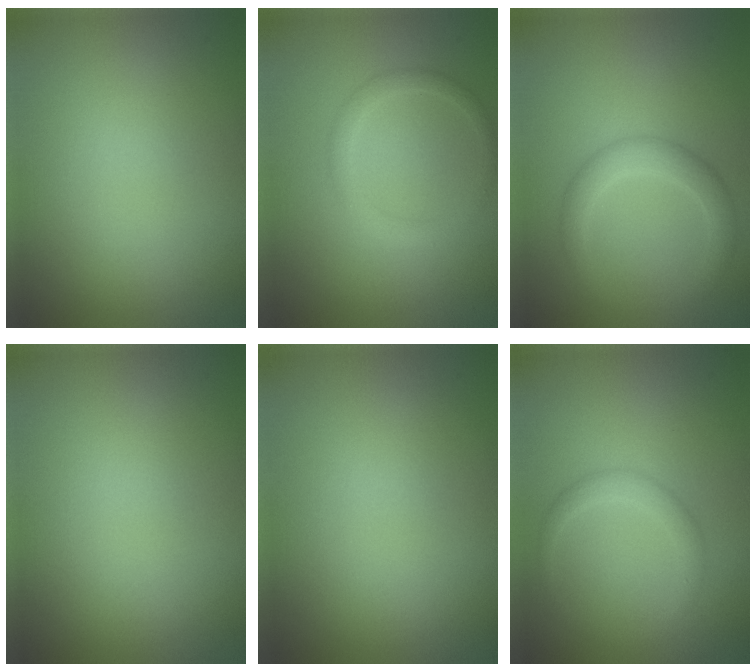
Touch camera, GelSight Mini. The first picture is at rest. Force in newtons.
{"total": 1.7, "press": 1.7, "slide": 0.0}
{"total": 2.7, "press": 2.7, "slide": 0.1}
{"total": 0.0}
{"total": 0.0}
{"total": 1.9, "press": 1.9, "slide": 0.2}